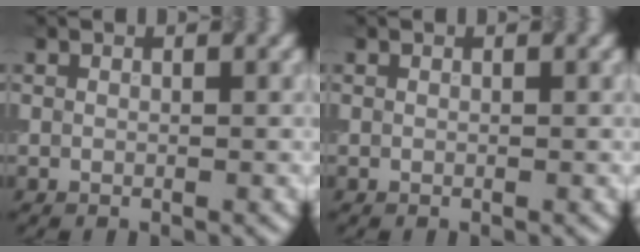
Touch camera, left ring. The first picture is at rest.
{"total": 0.0}